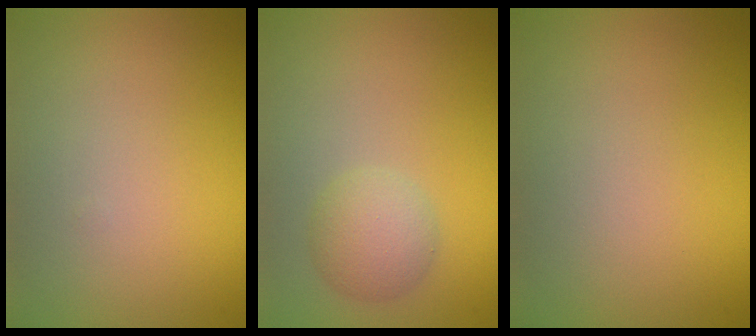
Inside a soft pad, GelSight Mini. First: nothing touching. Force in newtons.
{"total": 2.7, "press": 2.7, "slide": 0.1}
{"total": 0.0}